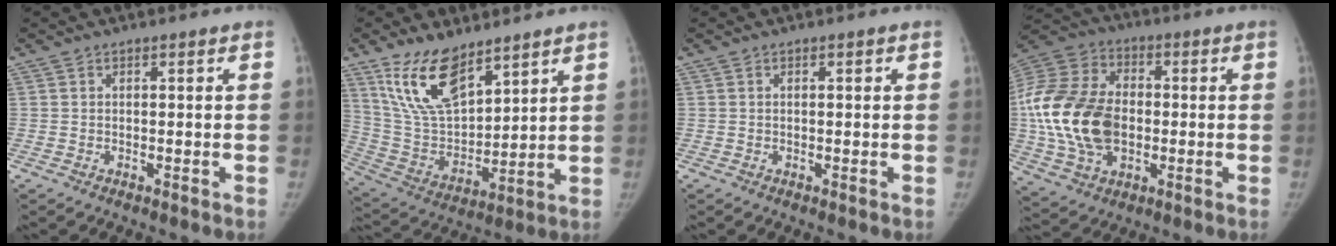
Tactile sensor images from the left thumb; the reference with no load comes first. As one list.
[{"total": 15.2, "force": [10.2, 6.7, 9.1], "torque": [-0.141, -0.055, 0.214]}, {"total": 0.6, "force": [0.1, 0.3, 0.5], "torque": [-0.005, 0.001, 0.002]}, {"total": 21.3, "force": [-1.2, 14.6, 15.5], "torque": [-0.312, 0.014, -0.019]}]